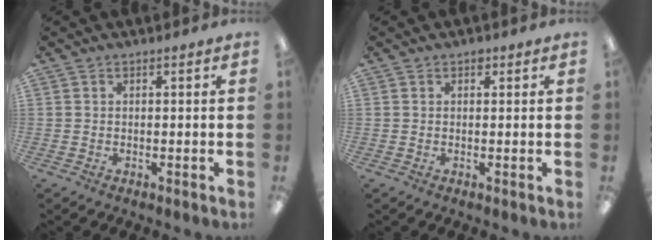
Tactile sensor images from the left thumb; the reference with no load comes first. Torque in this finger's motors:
{"motor_torque": [0.09, -0.06, 0.68, -0.11, 0.00]}